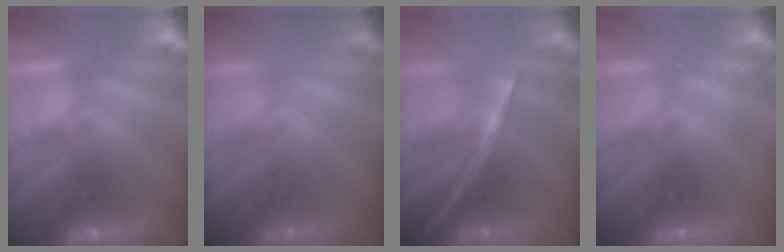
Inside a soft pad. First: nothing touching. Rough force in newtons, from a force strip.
{"total": 2.5}
{"total": 1.8}
{"total": 2.2}